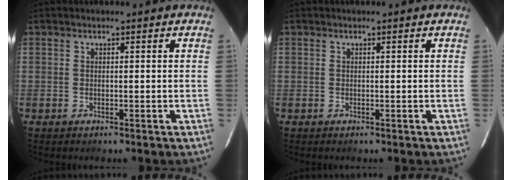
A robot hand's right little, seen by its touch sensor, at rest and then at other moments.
{"total": 0.0}